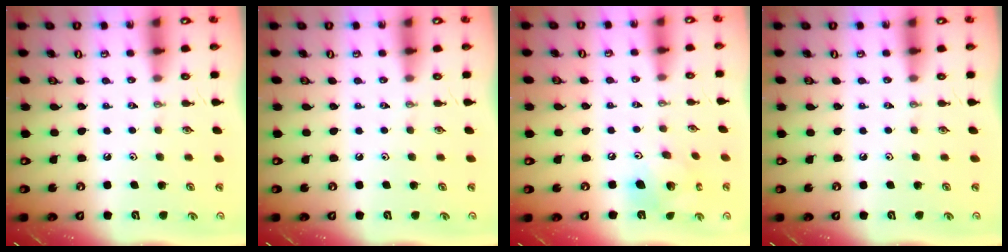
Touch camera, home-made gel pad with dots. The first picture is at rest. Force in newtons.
{"total": 0.0}
{"total": 13.7, "press": 13.6, "slide": 1.7}
{"total": 0.0}